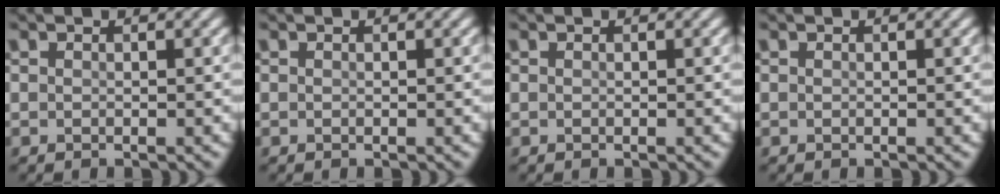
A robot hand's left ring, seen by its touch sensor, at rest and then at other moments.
{"total": 0.0}
{"total": 0.0}
{"total": 0.0}